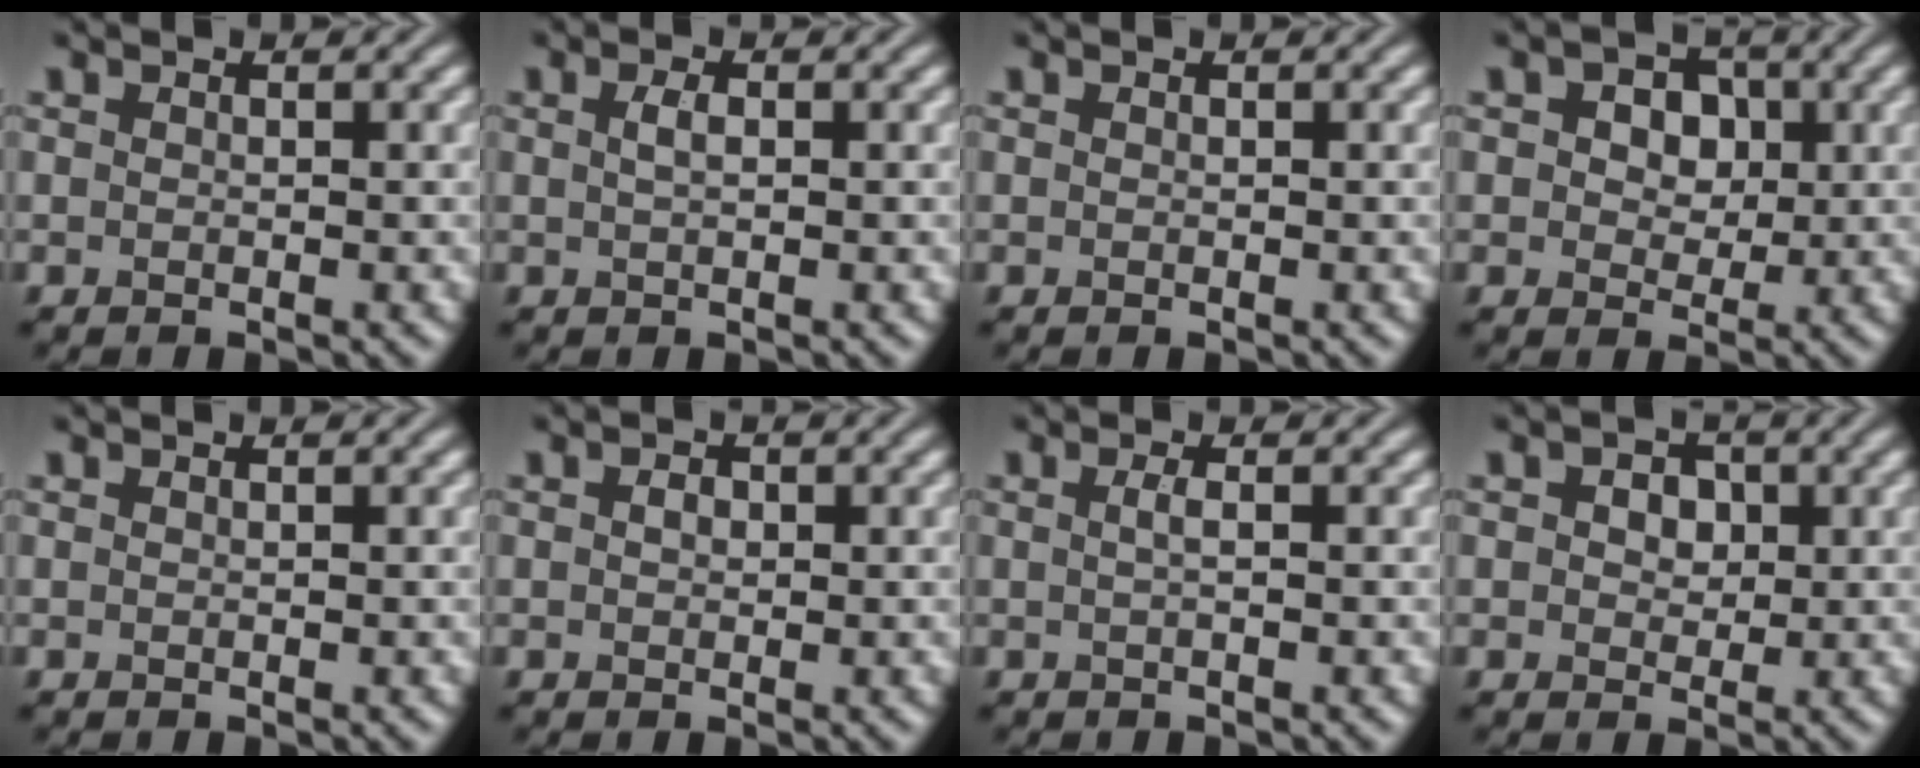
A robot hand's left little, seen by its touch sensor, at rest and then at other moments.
{"total": 1.2, "force": [0.2, 0.5, 1.1], "torque": [-0.025, 0.003, 0.004]}
{"total": 0.0}
{"total": 4.3, "force": [1.0, 3.2, 2.7], "torque": [-0.033, 0.011, -0.008]}
{"total": 0.0}
{"total": 1.1, "force": [0.1, 0.8, 0.7], "torque": [-0.015, 0.001, -0.001]}
{"total": 1.0, "force": [0.1, 0.3, 1.0], "torque": [-0.019, 0.004, 0.001]}
{"total": 2.9, "force": [0.7, 2.2, 1.8], "torque": [-0.024, 0.009, -0.002]}